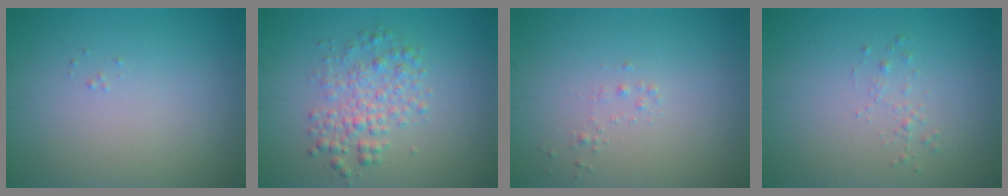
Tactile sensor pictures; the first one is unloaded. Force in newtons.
{"total": 3.1, "press": 3.1, "slide": 0.0}
{"total": 0.6, "press": 0.6, "slide": 0.0}
{"total": 0.8, "press": 0.8, "slide": 0.0}